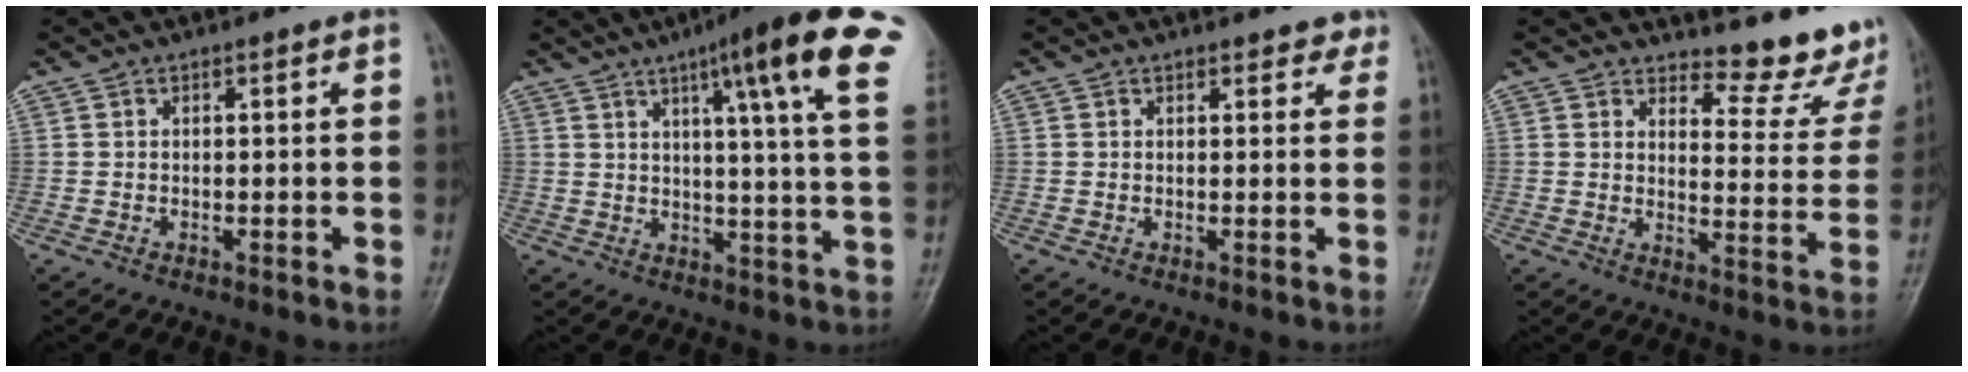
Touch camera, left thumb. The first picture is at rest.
{"total": 19.7, "force": [10.3, 1.9, 16.7], "torque": [-0.217, -0.026, 0.121]}
{"total": 2.4, "force": [2.0, 1.2, 0.6], "torque": [0.017, -0.008, 0.014]}
{"total": 12.6, "force": [11.3, 3.7, 4.2], "torque": [-0.016, -0.116, 0.127]}